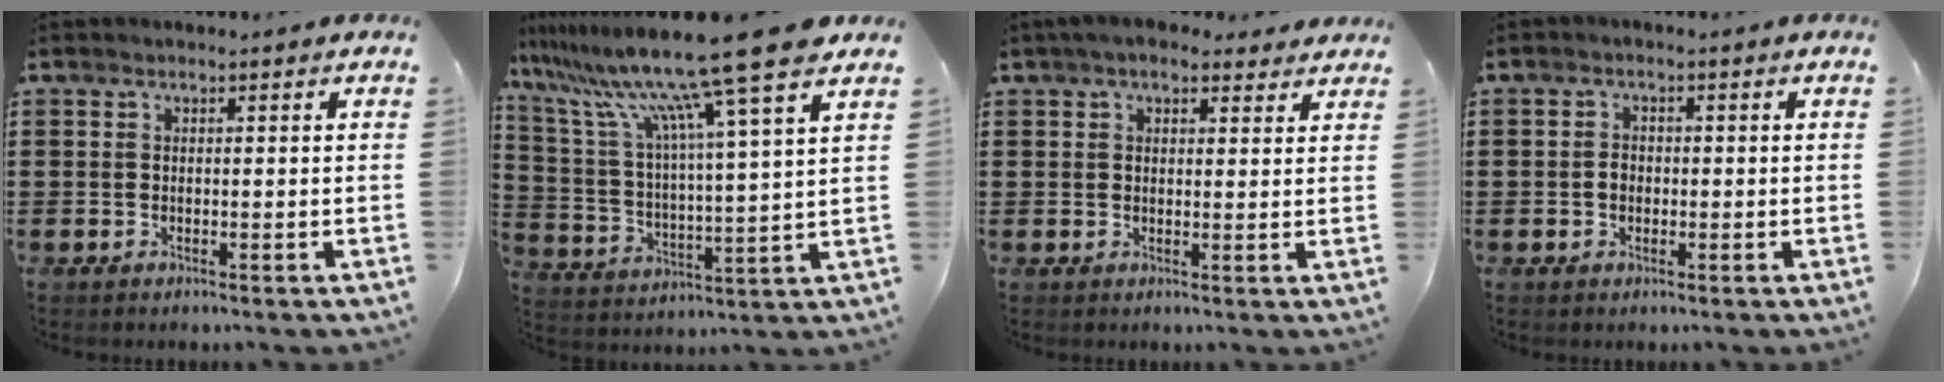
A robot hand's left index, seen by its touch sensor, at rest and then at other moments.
{"total": 15.6, "force": [12.1, -0.6, 9.9], "torque": [-0.214, -0.063, 0.194]}
{"total": 4.1, "force": [3.2, 1.7, 1.8], "torque": [-0.045, 0.002, 0.060]}
{"total": 1.8, "force": [-0.2, 1.3, 1.2], "torque": [-0.026, 0.006, -0.005]}